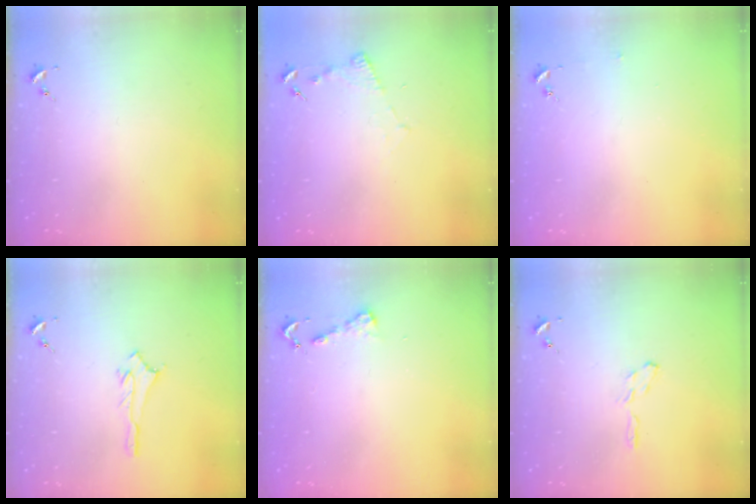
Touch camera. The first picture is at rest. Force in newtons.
{"total": 4.6, "press": 4.6, "slide": 0.5}
{"total": 2.5, "press": 2.5, "slide": 0.2}
{"total": 2.9, "press": 2.9, "slide": 0.3}
{"total": 4.6, "press": 4.6, "slide": 0.4}
{"total": 4.5, "press": 4.5, "slide": 0.5}